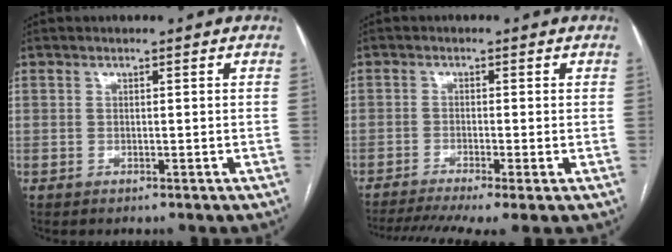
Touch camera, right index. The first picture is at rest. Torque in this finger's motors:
{"motor_torque": [0.41, -0.16, -0.02, 0.03]}